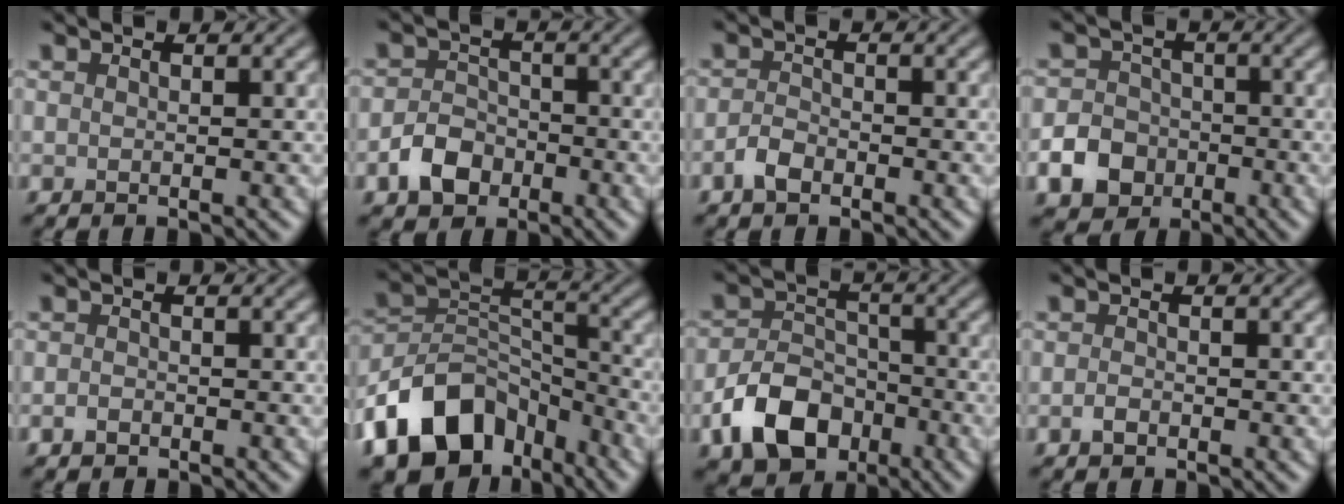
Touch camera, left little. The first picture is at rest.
{"total": 3.5, "force": [-1.8, 2.5, 1.6], "torque": [-0.026, 0.003, -0.039]}
{"total": 1.8, "force": [-1.2, 1.0, 1.1], "torque": [-0.022, 0.004, -0.026]}
{"total": 4.9, "force": [-2.1, 4.0, 1.8], "torque": [-0.025, -0.001, -0.055]}
{"total": 0.9, "force": [-0.6, 0.6, 0.4], "torque": [-0.008, 0.001, -0.013]}
{"total": 11.3, "force": [-6.9, 7.0, 5.5], "torque": [-0.100, 0.005, -0.139]}
{"total": 6.7, "force": [-3.4, 4.5, 3.7], "torque": [-0.065, -0.004, -0.066]}
{"total": 1.0, "force": [-0.5, 0.5, 0.6], "torque": [-0.014, 0.000, -0.012]}